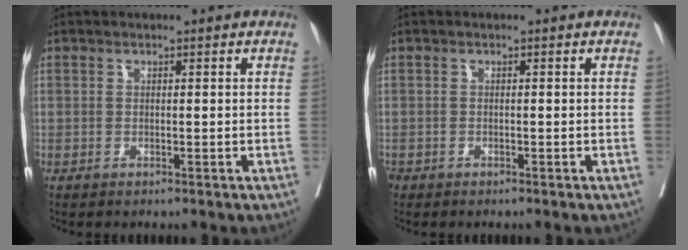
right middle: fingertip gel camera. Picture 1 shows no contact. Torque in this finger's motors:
{"motor_torque": [-0.04, -0.03, 0.00, 0.00]}